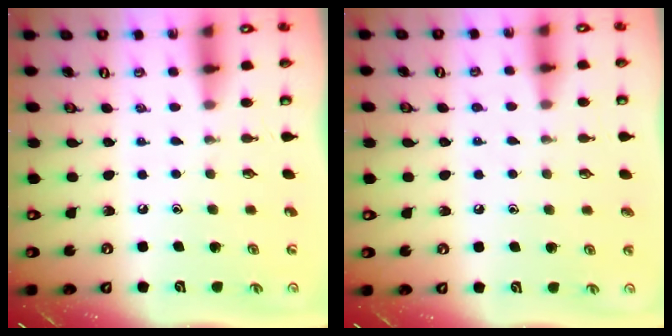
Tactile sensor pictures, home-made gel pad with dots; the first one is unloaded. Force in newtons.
{"total": 4.8, "press": 4.7, "slide": 0.2}